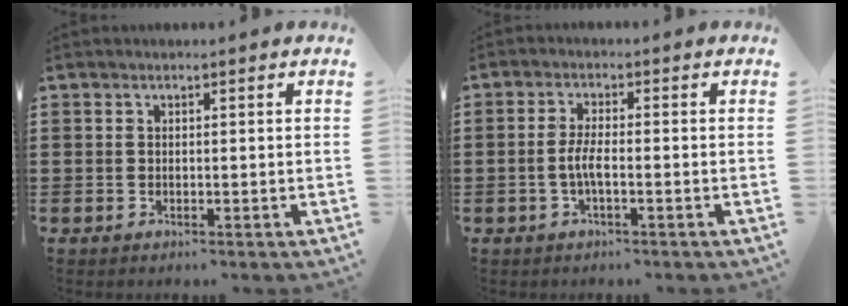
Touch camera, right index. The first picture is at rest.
{"total": 3.4, "force": [-1.0, 0.5, 3.2], "torque": [-0.080, -0.010, -0.026]}